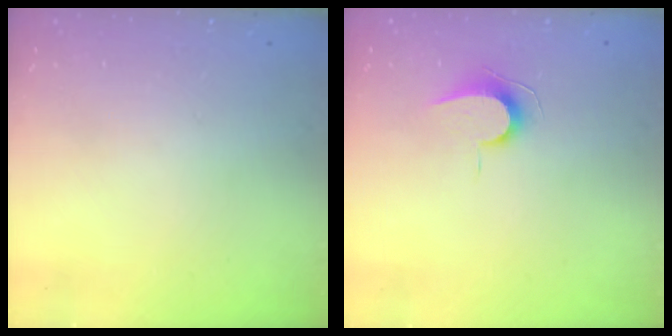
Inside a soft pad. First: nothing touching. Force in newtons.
{"total": 7.0, "press": 7.0, "slide": 0.7}